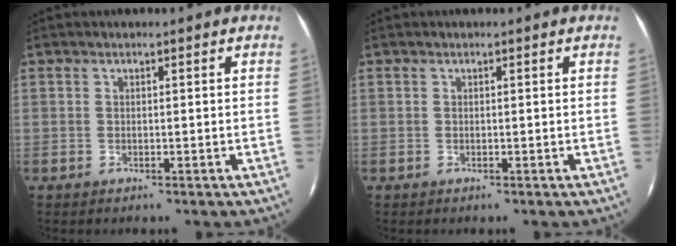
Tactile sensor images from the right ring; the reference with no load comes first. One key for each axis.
{"total": 0.0}